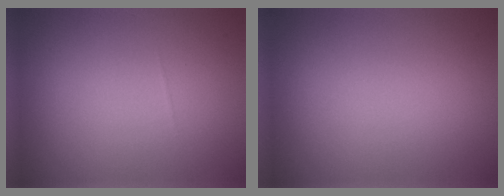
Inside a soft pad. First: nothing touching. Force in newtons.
{"total": 0.0}